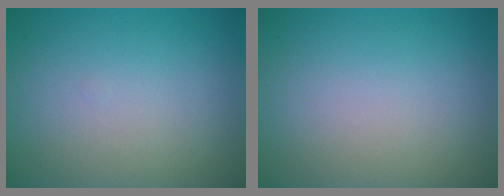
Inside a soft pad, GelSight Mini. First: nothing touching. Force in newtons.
{"total": 0.0}